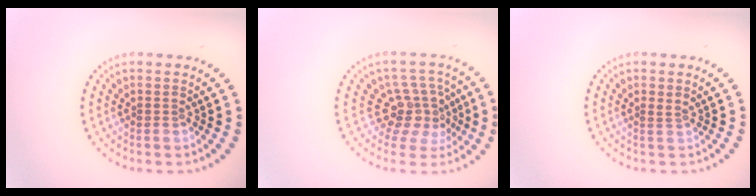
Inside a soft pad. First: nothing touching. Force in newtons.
{"total": 3.8, "press": 2.7, "slide": 2.6}
{"total": 0.5, "press": 0.3, "slide": 0.4}